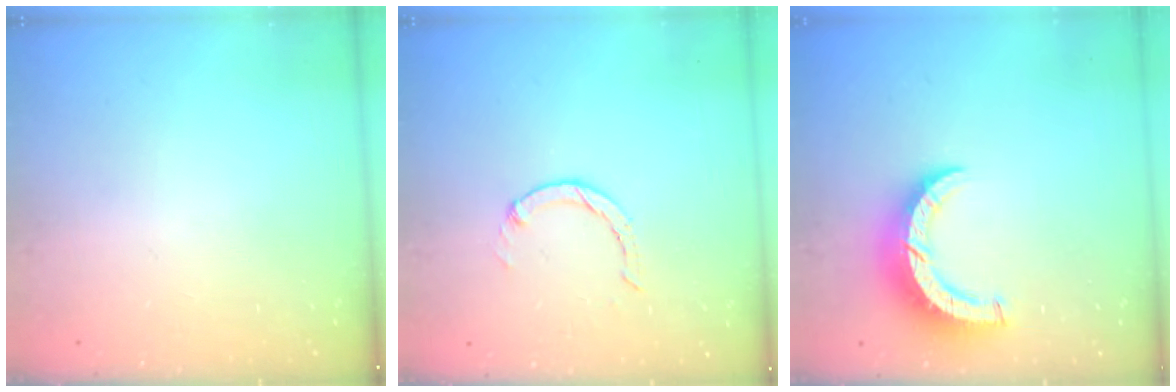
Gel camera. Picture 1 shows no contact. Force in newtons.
{"total": 1.0, "press": 0.9, "slide": 0.3}
{"total": 8.0, "press": 7.9, "slide": 0.9}